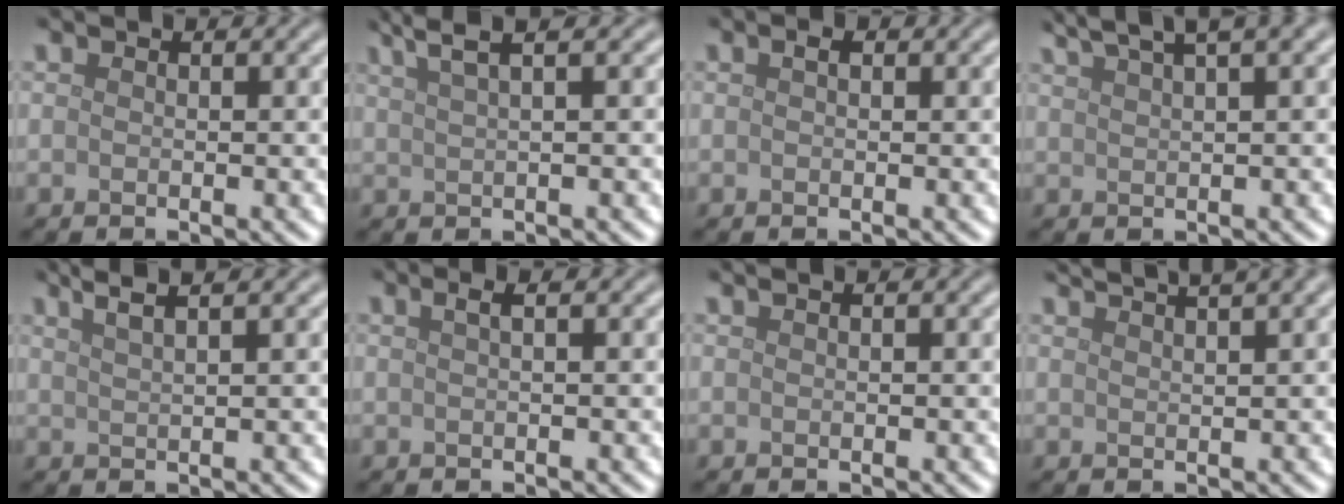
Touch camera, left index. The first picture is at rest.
{"total": 3.7, "force": [2.6, 0.8, 2.5], "torque": [-0.033, 0.012, 0.037]}
{"total": 0.7, "force": [0.3, 0.4, 0.6], "torque": [-0.011, 0.002, 0.003]}
{"total": 6.1, "force": [4.6, 1.3, 3.8], "torque": [-0.048, 0.027, 0.055]}
{"total": 4.2, "force": [2.9, 1.3, 2.7], "torque": [-0.023, 0.026, 0.016]}
{"total": 1.5, "force": [0.6, 0.5, 1.3], "torque": [-0.019, 0.004, 0.004]}
{"total": 0.6, "force": [0.4, 0.2, 0.4], "torque": [-0.009, 0.004, 0.003]}
{"total": 5.0, "force": [3.7, 1.2, 3.2], "torque": [-0.020, 0.028, 0.024]}